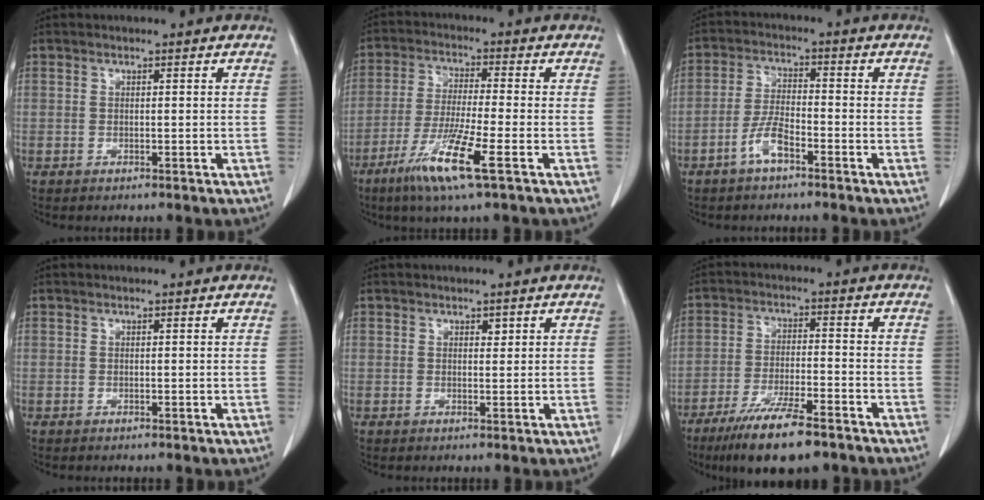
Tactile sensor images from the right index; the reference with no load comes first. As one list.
[{"total": 10.3, "force": [-5.2, -0.3, 8.9], "torque": [-0.178, -0.029, -0.101]}, {"total": 4.9, "force": [-3.0, 1.2, 3.7], "torque": [-0.080, 0.005, -0.060]}, {"total": 0.0}, {"total": 0.8, "force": [0.5, 0.4, 0.4], "torque": [-0.004, -0.003, 0.006]}, {"total": 12.2, "force": [-8.7, 2.2, 8.3], "torque": [-0.144, -0.027, -0.145]}]